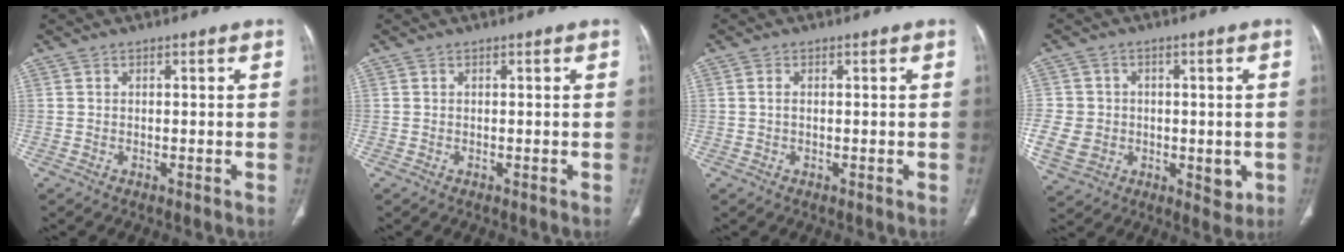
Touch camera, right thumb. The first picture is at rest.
{"total": 0.0}
{"total": 1.0, "force": [0.1, 0.6, 0.8], "torque": [-0.019, 0.004, 0.004]}
{"total": 12.4, "force": [-2.1, 10.3, 6.7], "torque": [-0.101, 0.007, -0.021]}